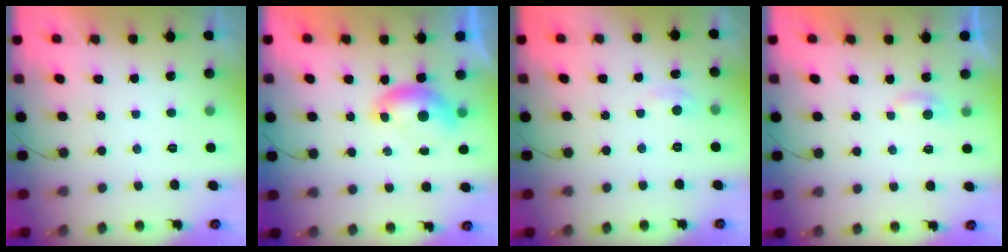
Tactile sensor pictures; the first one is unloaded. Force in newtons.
{"total": 6.7, "press": 6.7, "slide": 0.9}
{"total": 2.3, "press": 2.3, "slide": 0.3}
{"total": 2.7, "press": 2.7, "slide": 0.3}